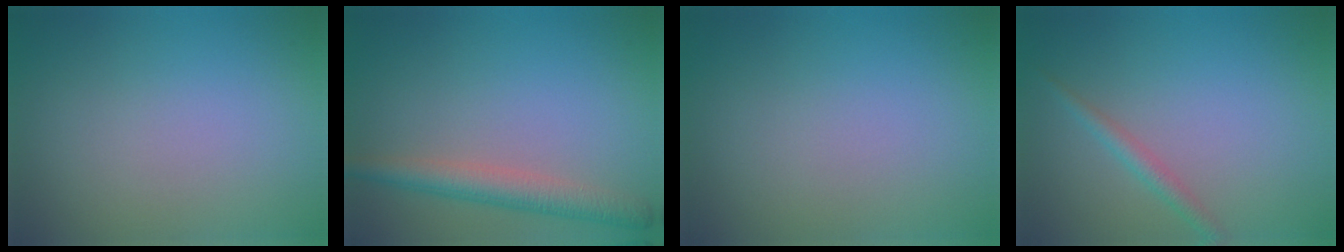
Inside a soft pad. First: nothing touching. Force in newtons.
{"total": 3.8, "press": 3.8, "slide": 0.2}
{"total": 0.0}
{"total": 1.6, "press": 1.6, "slide": 0.0}